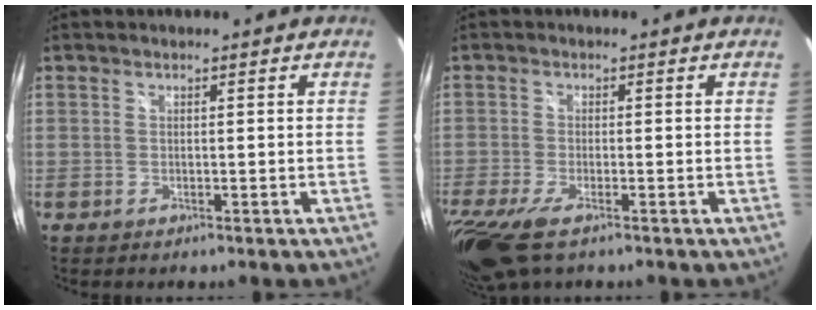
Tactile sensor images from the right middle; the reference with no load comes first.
{"total": 9.5, "force": [-5.9, 3.0, 6.8], "torque": [-0.162, -0.042, -0.114]}